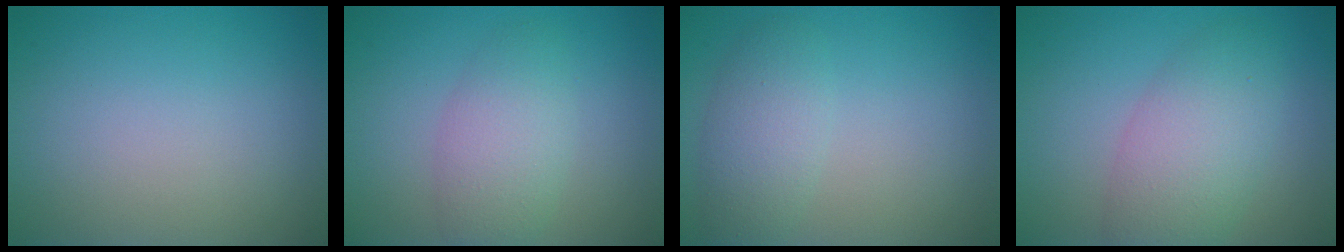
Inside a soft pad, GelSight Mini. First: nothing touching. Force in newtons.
{"total": 2.4, "press": 2.4, "slide": 0.2}
{"total": 2.6, "press": 2.6, "slide": 0.2}
{"total": 5.3, "press": 5.3, "slide": 0.1}